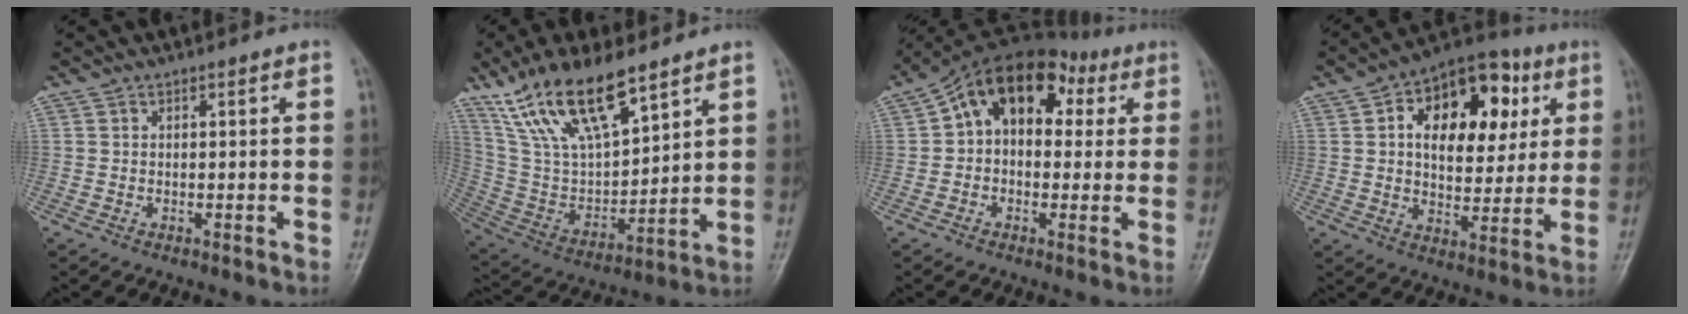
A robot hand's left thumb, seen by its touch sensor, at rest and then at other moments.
{"total": 18.8, "force": [12.5, 6.8, 12.2], "torque": [-0.203, -0.047, 0.251]}
{"total": 13.0, "force": [3.3, 8.9, 8.9], "torque": [-0.100, 0.038, 0.039]}
{"total": 19.2, "force": [5.7, 11.5, 14.3], "torque": [-0.158, 0.004, 0.082]}